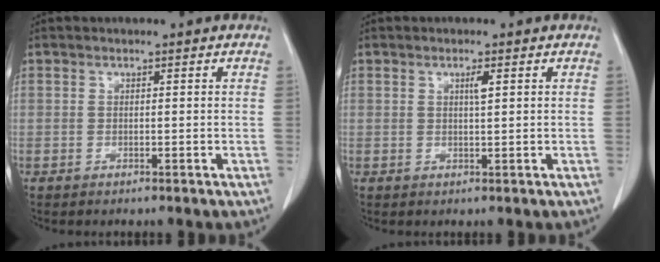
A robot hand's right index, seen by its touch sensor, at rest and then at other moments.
{"total": 1.4, "force": [0.6, 0.1, 1.3], "torque": [-0.025, 0.000, 0.009]}